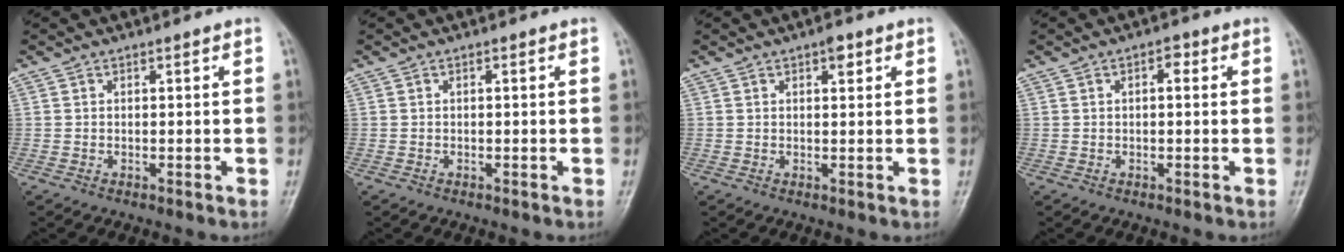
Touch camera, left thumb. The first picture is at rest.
{"total": 0.0}
{"total": 2.3, "force": [1.2, 1.0, 1.6], "torque": [-0.017, -0.002, 0.015]}
{"total": 2.0, "force": [0.5, 1.0, 1.6], "torque": [-0.017, 0.005, 0.002]}